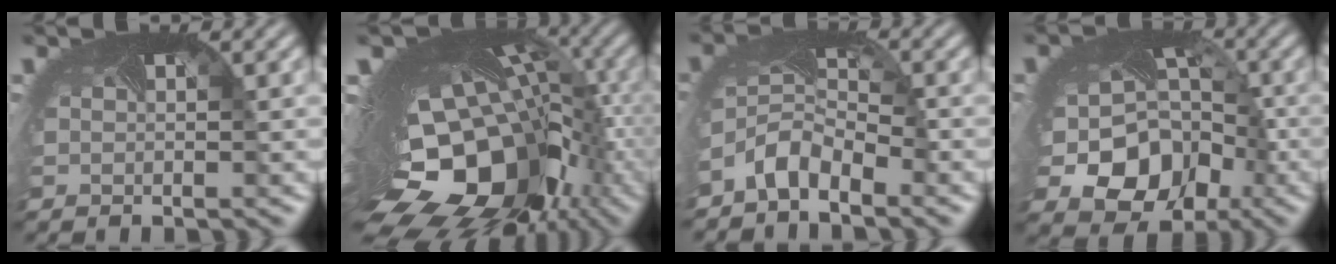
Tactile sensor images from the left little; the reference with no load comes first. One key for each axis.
{"total": 20.5, "fx": -6.5, "fy": 12.8, "fz": 14.6, "tx": -0.261, "ty": -0.062, "tz": -0.075}
{"total": 3.5, "fx": -3.1, "fy": 1.2, "fz": 1.0, "tx": -0.045, "ty": -0.009, "tz": -0.064}
{"total": 10.0, "fx": -3.4, "fy": 7.9, "fz": 5.1, "tx": -0.093, "ty": -0.048, "tz": -0.036}